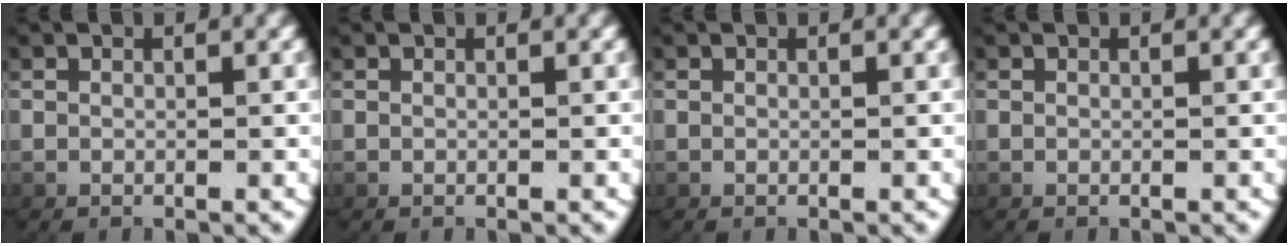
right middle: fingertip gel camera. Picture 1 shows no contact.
{"total": 0.0}
{"total": 0.0}
{"total": 0.0}